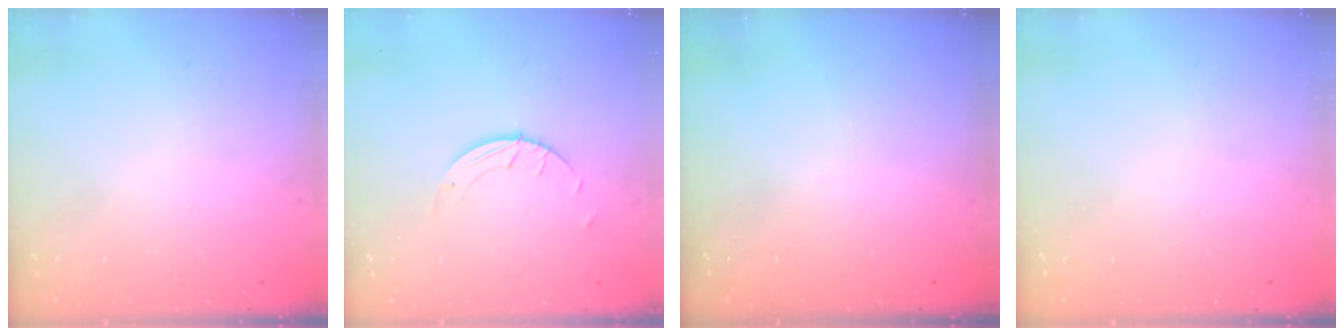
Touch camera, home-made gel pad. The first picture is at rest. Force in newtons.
{"total": 1.5, "press": 1.5, "slide": 0.1}
{"total": 0.0}
{"total": 0.0}